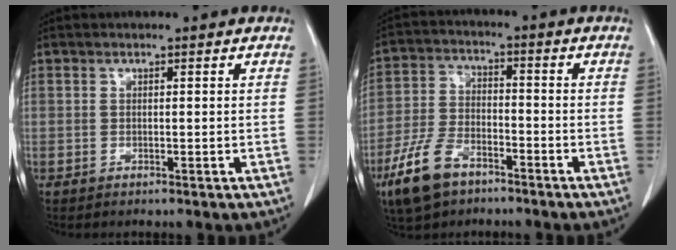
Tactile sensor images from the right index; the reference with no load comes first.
{"total": 9.8, "force": [-6.2, 4.8, 5.9], "torque": [-0.140, -0.007, -0.117]}